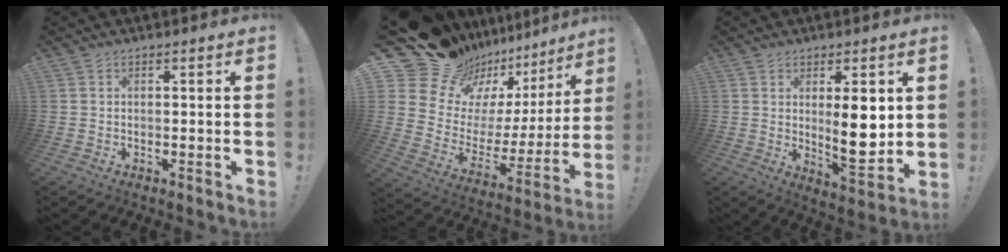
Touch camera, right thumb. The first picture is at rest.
{"total": 16.1, "force": [12.1, 9.0, 5.7], "torque": [-0.092, -0.104, 0.237]}
{"total": 9.8, "force": [1.9, 3.4, 9.0], "torque": [-0.133, -0.021, 0.030]}